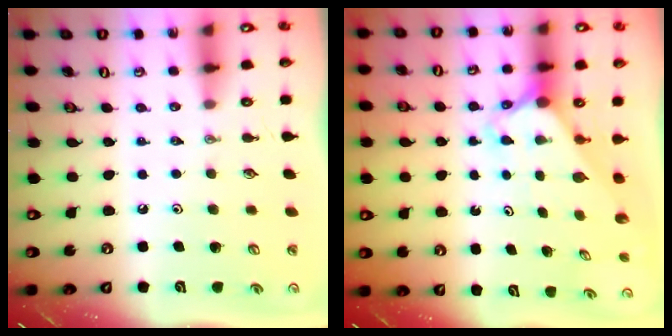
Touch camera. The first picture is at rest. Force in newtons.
{"total": 2.4, "press": 2.4, "slide": 0.2}